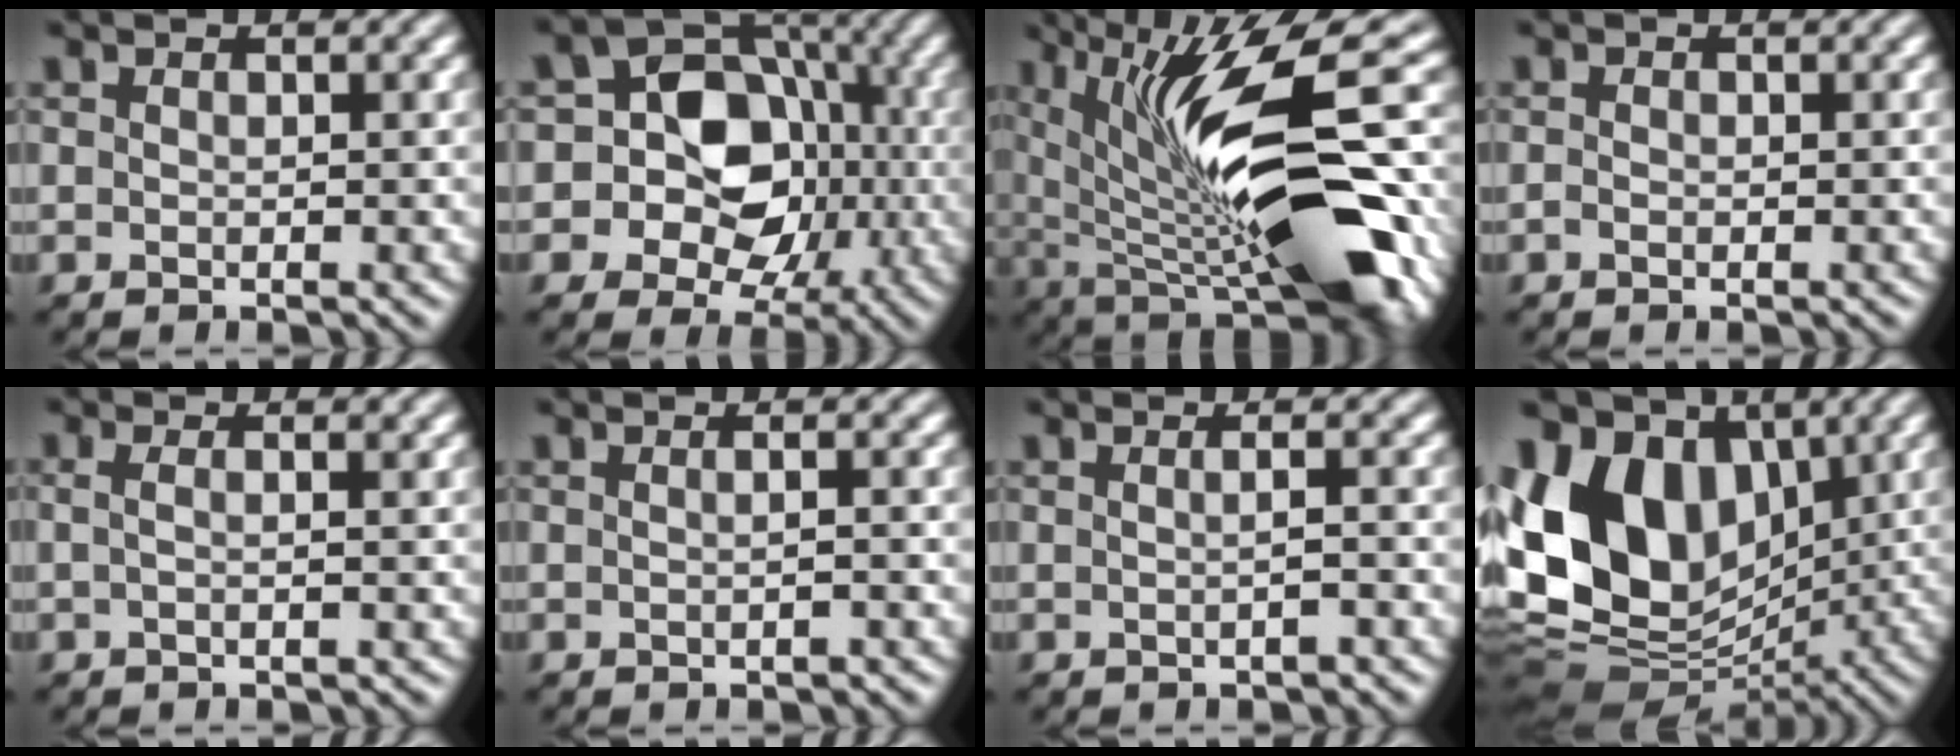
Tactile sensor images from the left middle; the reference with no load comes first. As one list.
[{"total": 14.2, "force": [-0.8, 12.6, 6.6], "torque": [-0.119, 0.038, -0.038]}, {"total": 15.5, "force": [2.4, 6.2, 14.0], "torque": [-0.240, -0.011, 0.052]}, {"total": 0.6, "force": [-0.3, 0.5, 0.3], "torque": [-0.007, -0.001, -0.007]}, {"total": 1.6, "force": [0.1, 0.6, 1.5], "torque": [-0.018, -0.003, -0.007]}, {"total": 0.8, "force": [-0.1, 0.2, 0.7], "torque": [-0.010, 0.001, -0.006]}, {"total": 1.5, "force": [-0.1, 0.4, 1.4], "torque": [-0.019, 0.004, -0.009]}, {"total": 14.3, "force": [2.1, 11.0, 8.8], "torque": [-0.186, 0.010, 0.025]}]